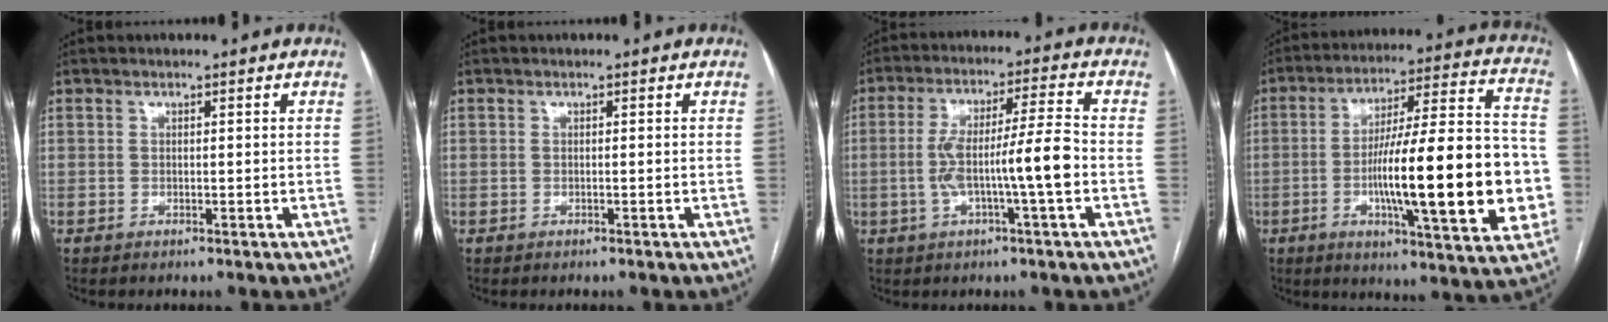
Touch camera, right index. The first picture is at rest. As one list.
[{"total": 0.0}, {"total": 10.0, "force": [-2.0, 0.2, 9.8], "torque": [-0.186, 0.018, -0.034]}, {"total": 24.2, "force": [-4.3, 3.7, 23.5], "torque": [-0.323, 0.016, -0.057]}]